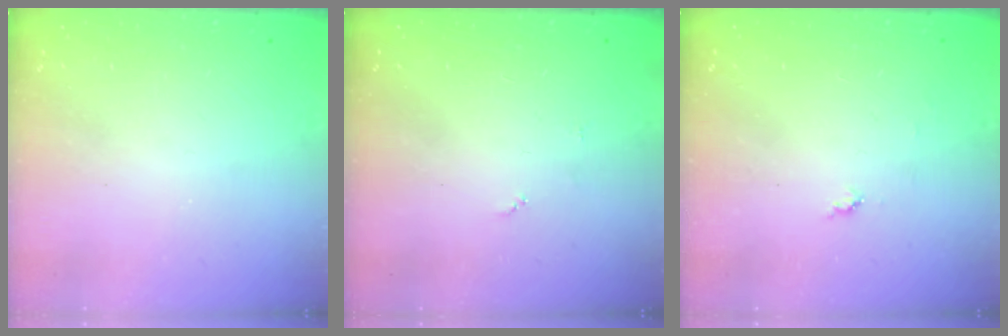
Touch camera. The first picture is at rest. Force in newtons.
{"total": 3.7, "press": 3.7, "slide": 0.4}
{"total": 3.9, "press": 3.9, "slide": 0.4}